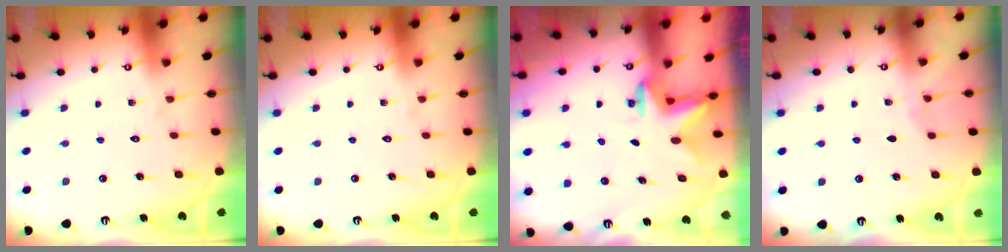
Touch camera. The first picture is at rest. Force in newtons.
{"total": 0.0}
{"total": 2.5, "press": 2.5, "slide": 0.4}
{"total": 2.5, "press": 2.5, "slide": 0.4}